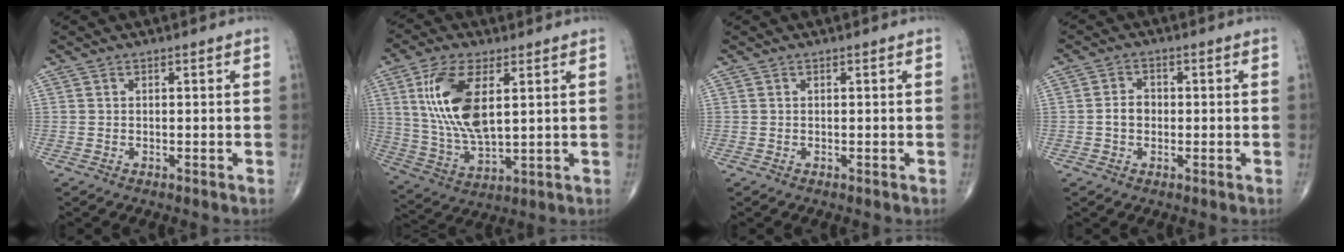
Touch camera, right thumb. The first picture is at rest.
{"total": 14.9, "force": [4.1, 6.7, 12.7], "torque": [-0.259, -0.016, 0.087]}
{"total": 0.0}
{"total": 3.2, "force": [-0.4, 2.5, 1.9], "torque": [-0.026, 0.013, -0.012]}